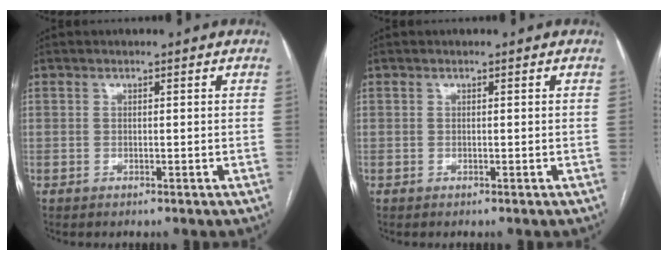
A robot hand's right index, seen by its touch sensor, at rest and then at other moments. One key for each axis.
{"total": 0.0}